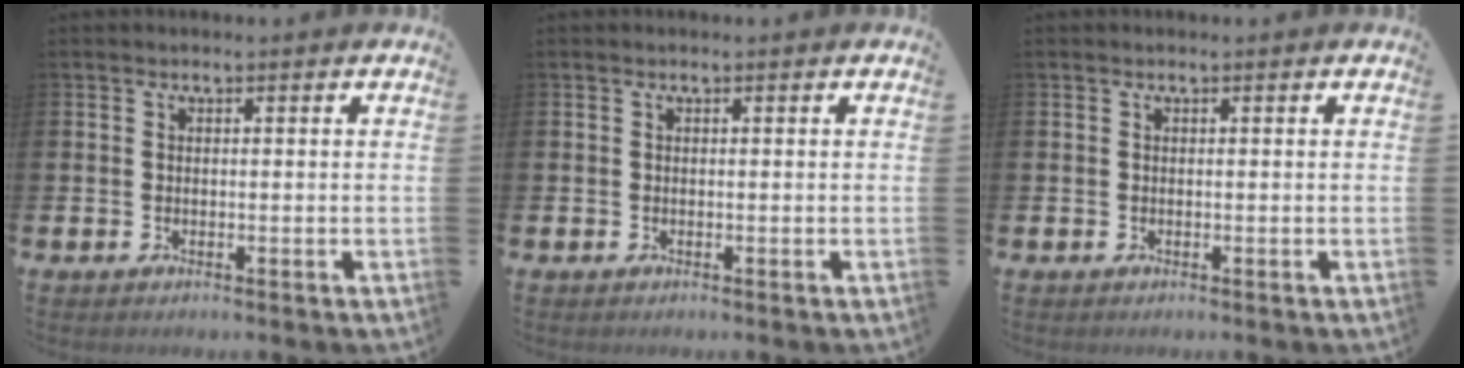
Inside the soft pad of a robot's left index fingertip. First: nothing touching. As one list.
[{"total": 0.0}, {"total": 0.0}]